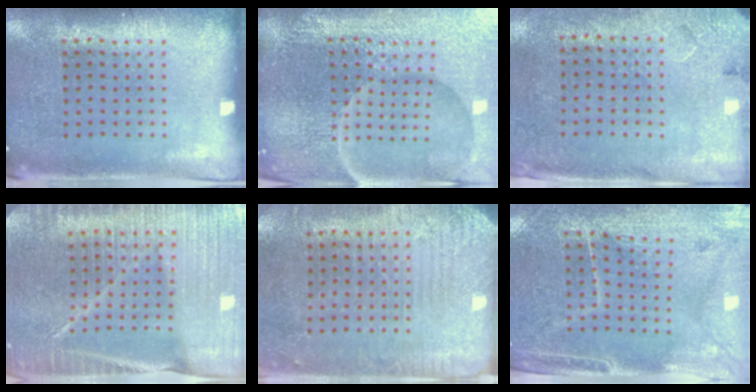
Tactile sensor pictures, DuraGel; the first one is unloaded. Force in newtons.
{"total": 7.3, "press": 6.4, "slide": 3.5}
{"total": 2.7, "press": 2.2, "slide": 1.6}
{"total": 5.0, "press": 4.5, "slide": 2.2}
{"total": 2.8, "press": 2.6, "slide": 1.2}
{"total": 3.2, "press": 2.9, "slide": 1.3}